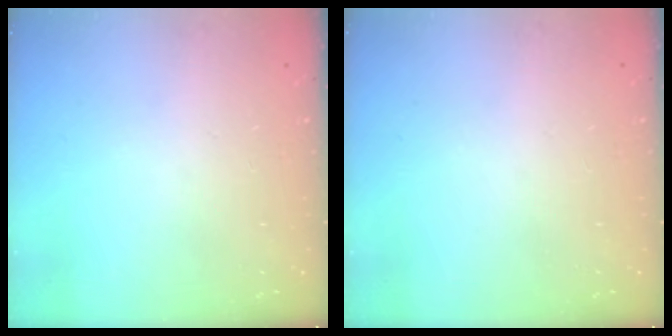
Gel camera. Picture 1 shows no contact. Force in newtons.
{"total": 0.0}